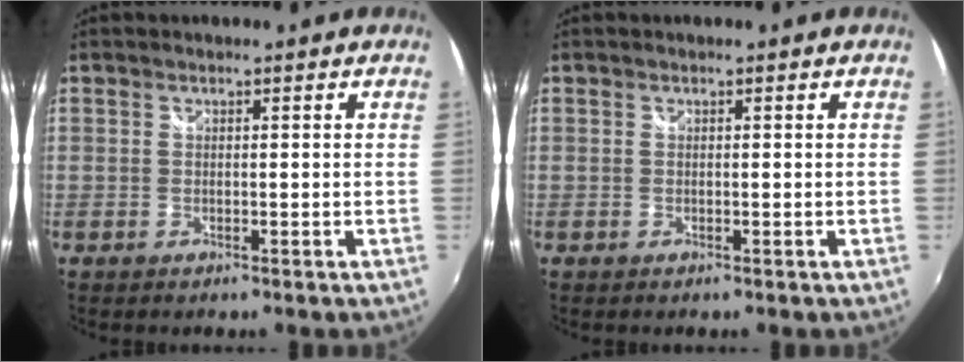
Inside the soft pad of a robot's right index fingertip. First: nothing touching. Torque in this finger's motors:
{"motor_torque": [-0.11, 0.00, 0.01, 0.01]}